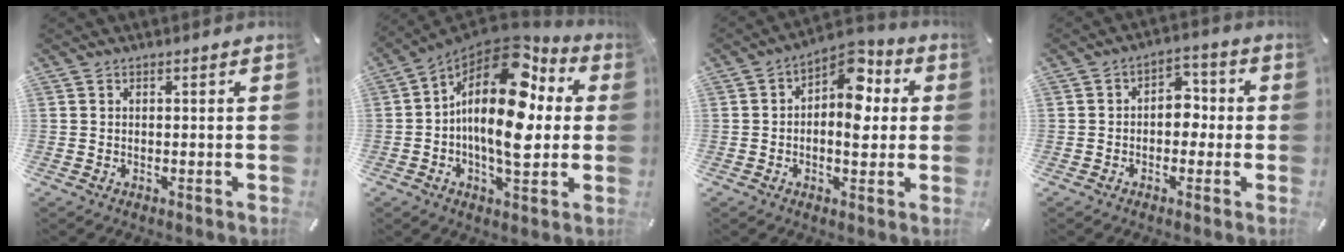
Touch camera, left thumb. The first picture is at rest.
{"total": 21.0, "force": [2.9, 11.0, 17.7], "torque": [-0.315, -0.037, 0.042]}
{"total": 10.7, "force": [2.6, 6.7, 8.0], "torque": [-0.098, -0.024, 0.043]}
{"total": 5.7, "force": [-1.0, 4.2, 3.6], "torque": [-0.045, 0.009, -0.026]}